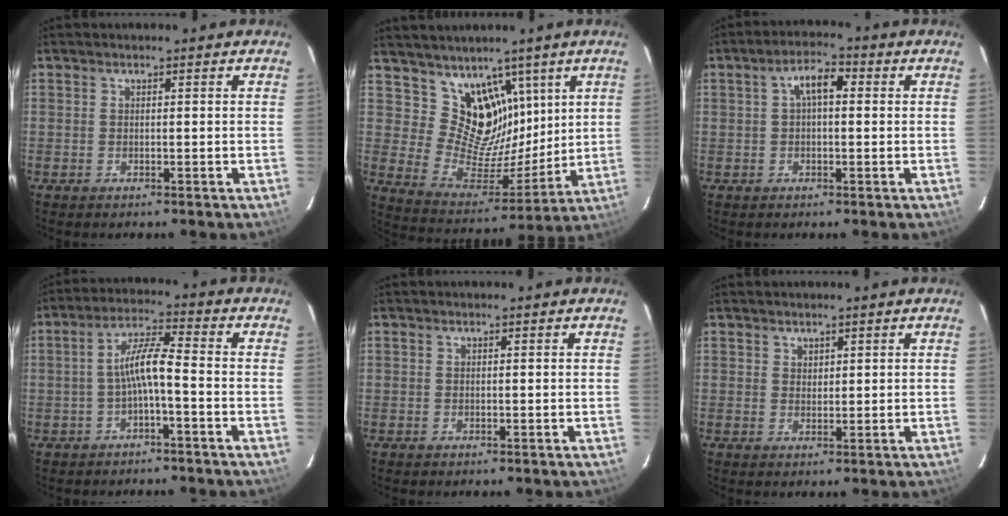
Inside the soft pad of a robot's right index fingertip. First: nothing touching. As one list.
[{"total": 13.6, "force": [8.1, 9.4, 5.4], "torque": [-0.089, -0.012, 0.162]}, {"total": 4.8, "force": [0.9, 2.2, 4.2], "torque": [-0.077, 0.020, 0.016]}, {"total": 5.7, "force": [-2.0, 0.5, 5.3], "torque": [-0.114, 0.015, -0.036]}, {"total": 0.0}, {"total": 1.5, "force": [1.1, 1.1, 0.2], "torque": [0.002, 0.003, 0.019]}]